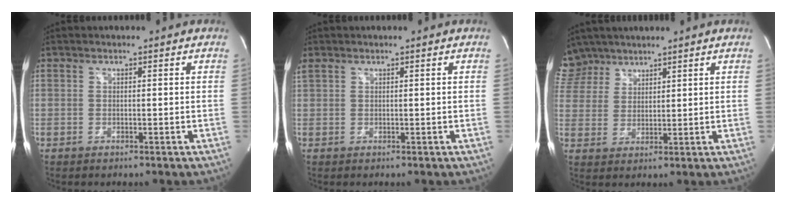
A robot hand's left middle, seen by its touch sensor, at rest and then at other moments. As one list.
[{"total": 1.2, "force": [0.9, 0.5, 0.6], "torque": [-0.029, 0.022, 0.028]}, {"total": 7.3, "force": [6.1, 3.9, -0.2], "torque": [0.005, 0.010, 0.126]}]